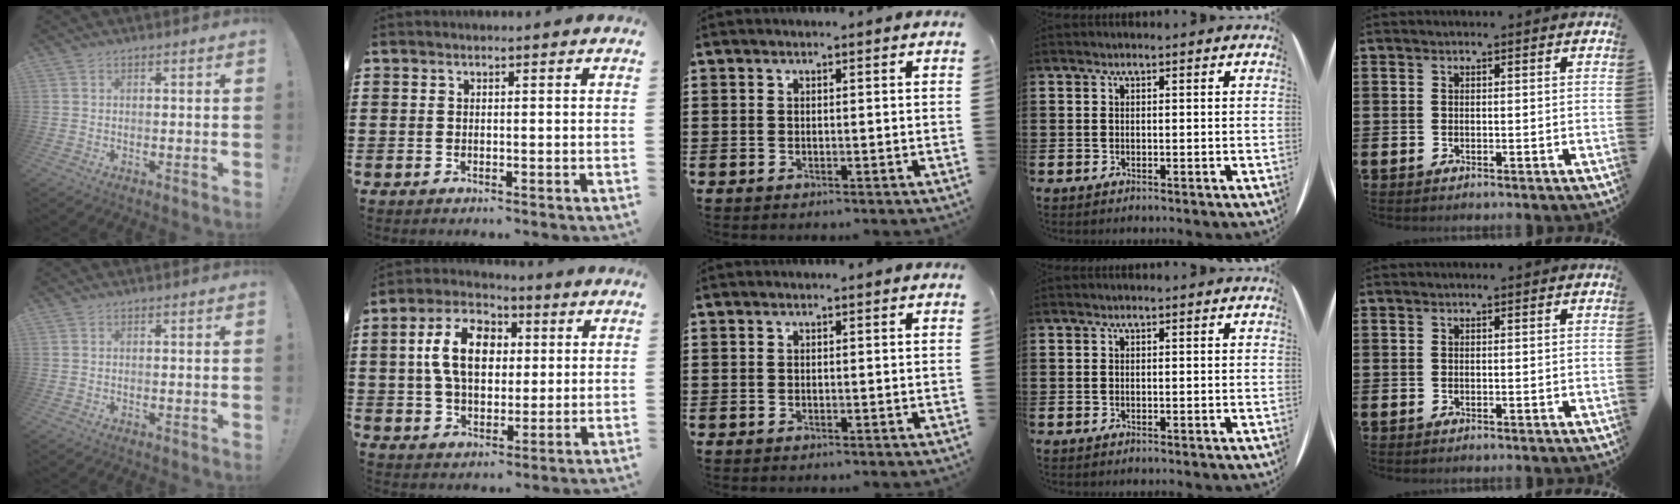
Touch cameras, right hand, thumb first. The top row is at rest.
{"index": {"total": 10.3, "force": [1.7, 6.5, 7.8], "torque": [-0.167, 0.016, 0.026]}}